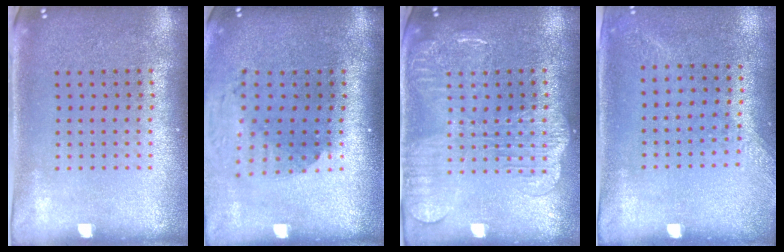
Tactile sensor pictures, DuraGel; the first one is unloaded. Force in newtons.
{"total": 1.8, "press": 1.4, "slide": 1.2}
{"total": 2.2, "press": 2.1, "slide": 0.5}
{"total": 1.3, "press": 1.0, "slide": 0.7}